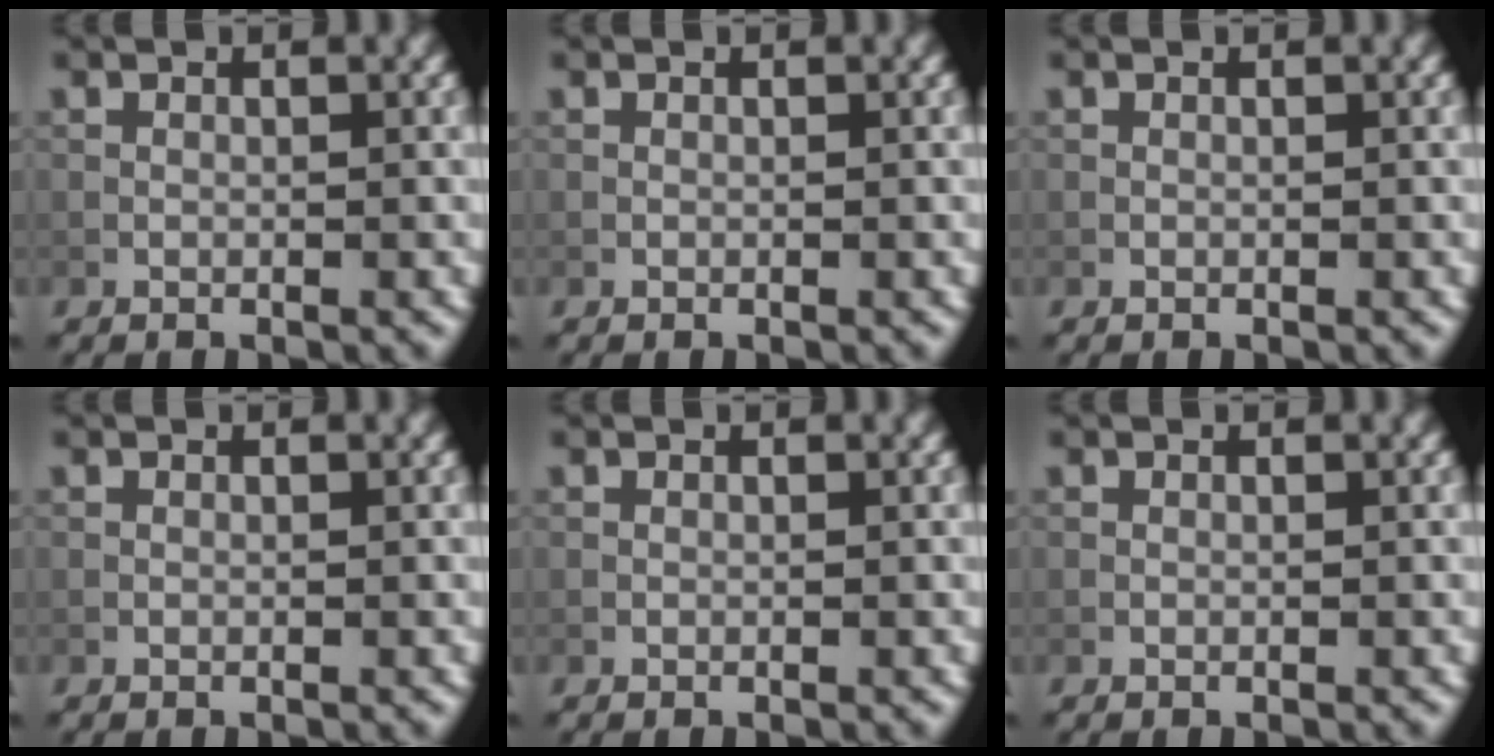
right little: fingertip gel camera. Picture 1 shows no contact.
{"total": 0.0}
{"total": 0.0}
{"total": 0.0}
{"total": 0.0}
{"total": 0.0}